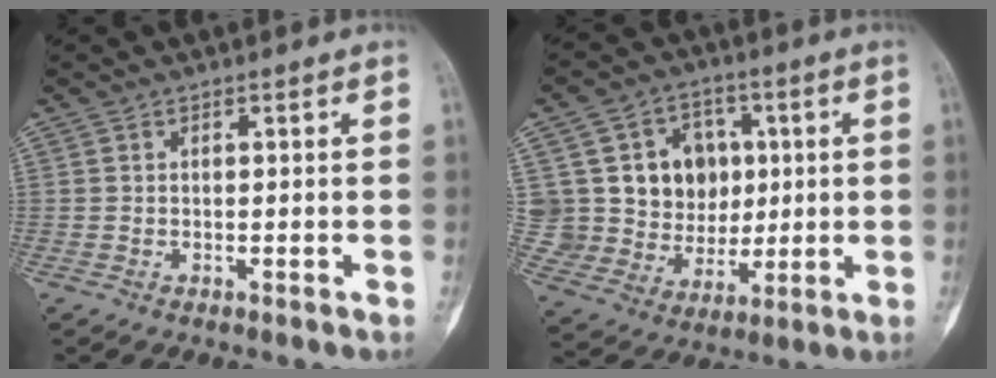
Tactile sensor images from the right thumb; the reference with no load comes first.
{"total": 16.2, "force": [3.1, 14.1, 7.3], "torque": [-0.071, 0.011, 0.076]}